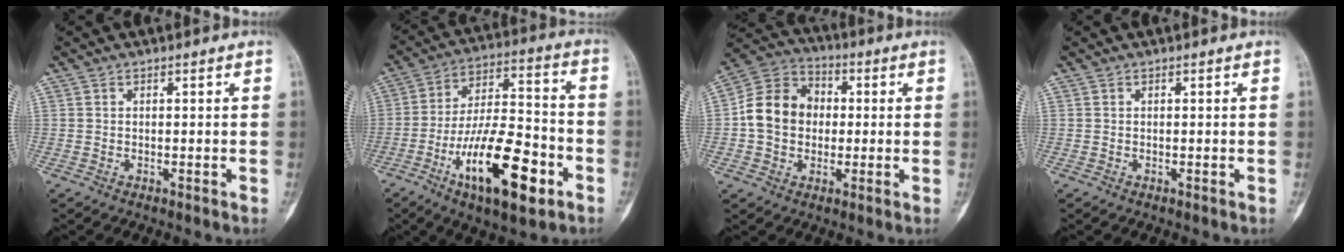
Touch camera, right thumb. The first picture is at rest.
{"total": 20.4, "force": [-8.5, 7.6, 16.9], "torque": [-0.279, 0.046, -0.136]}
{"total": 12.3, "force": [-0.1, 10.2, 6.8], "torque": [-0.101, 0.031, -0.012]}
{"total": 0.0}